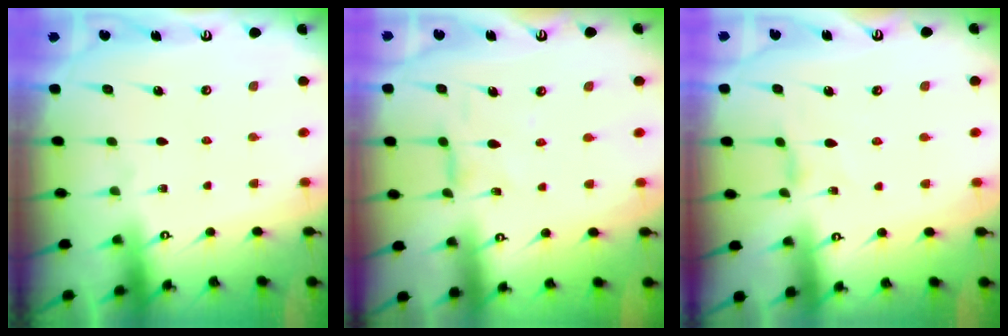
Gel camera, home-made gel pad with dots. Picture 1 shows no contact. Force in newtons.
{"total": 2.9, "press": 2.9, "slide": 0.4}
{"total": 2.9, "press": 2.9, "slide": 0.4}